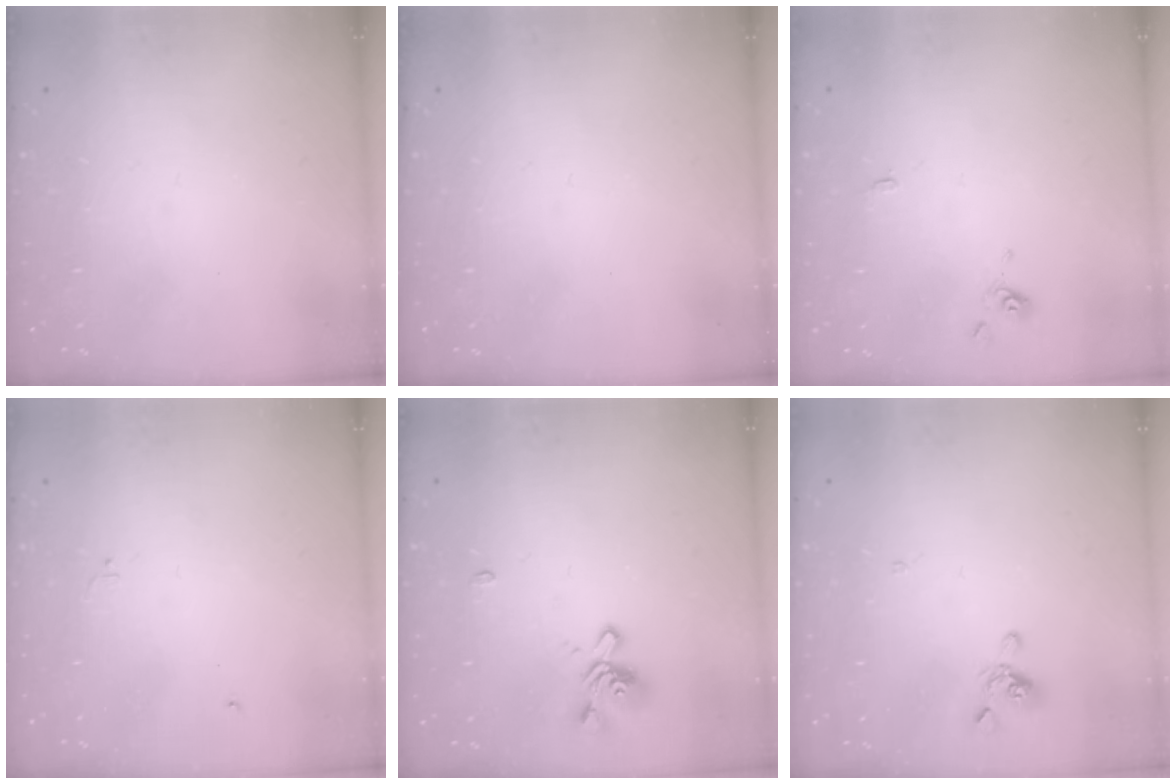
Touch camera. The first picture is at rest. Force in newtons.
{"total": 0.0}
{"total": 0.0}
{"total": 0.0}
{"total": 1.6, "press": 1.1, "slide": 1.1}
{"total": 0.8, "press": 0.5, "slide": 0.6}